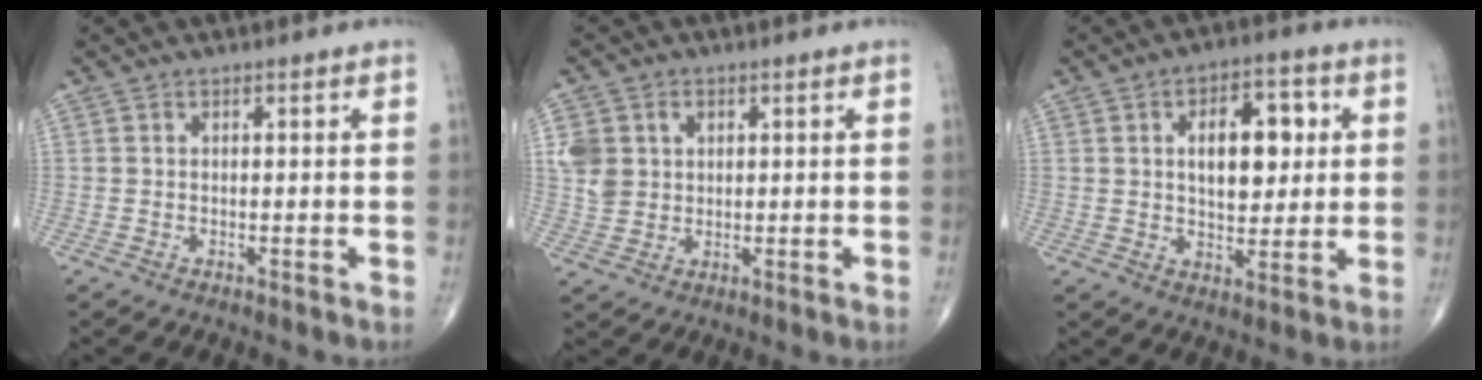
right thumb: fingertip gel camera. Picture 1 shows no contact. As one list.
[{"total": 6.7, "force": [1.8, 5.6, 3.2], "torque": [-0.050, -0.001, 0.042]}, {"total": 11.8, "force": [2.5, 6.5, 9.5], "torque": [-0.105, 0.000, 0.039]}]